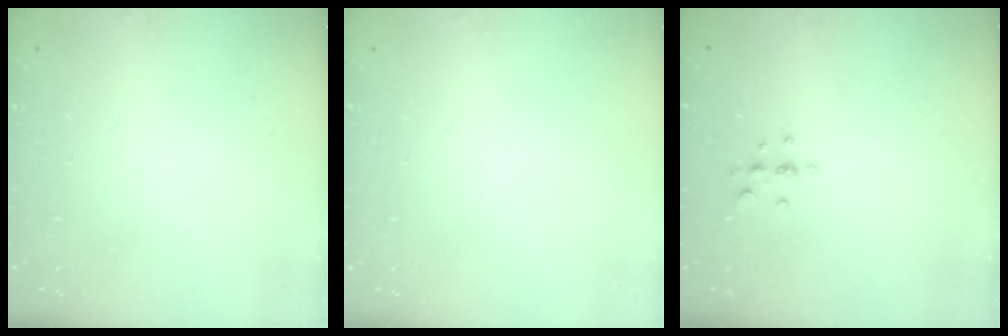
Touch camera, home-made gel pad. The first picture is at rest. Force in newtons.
{"total": 0.0}
{"total": 3.7, "press": 3.7, "slide": 0.5}